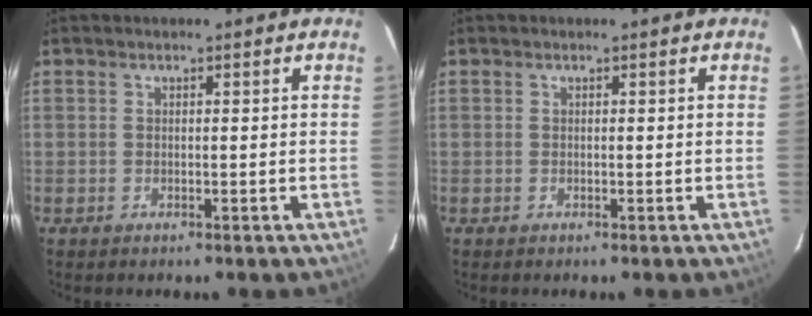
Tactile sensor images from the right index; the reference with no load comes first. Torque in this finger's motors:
{"motor_torque": [0.00, 0.00, 0.00, 0.00]}